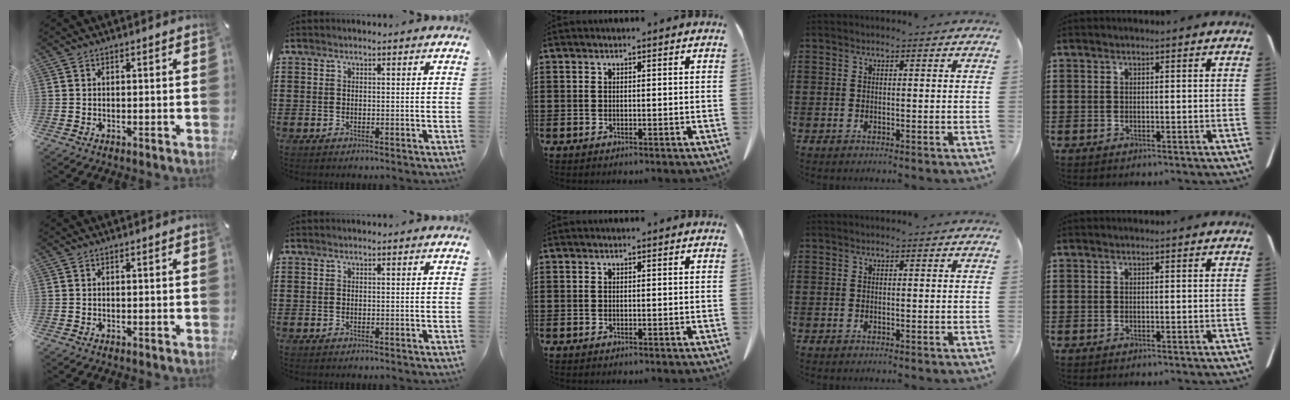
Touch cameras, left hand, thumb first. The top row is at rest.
{}